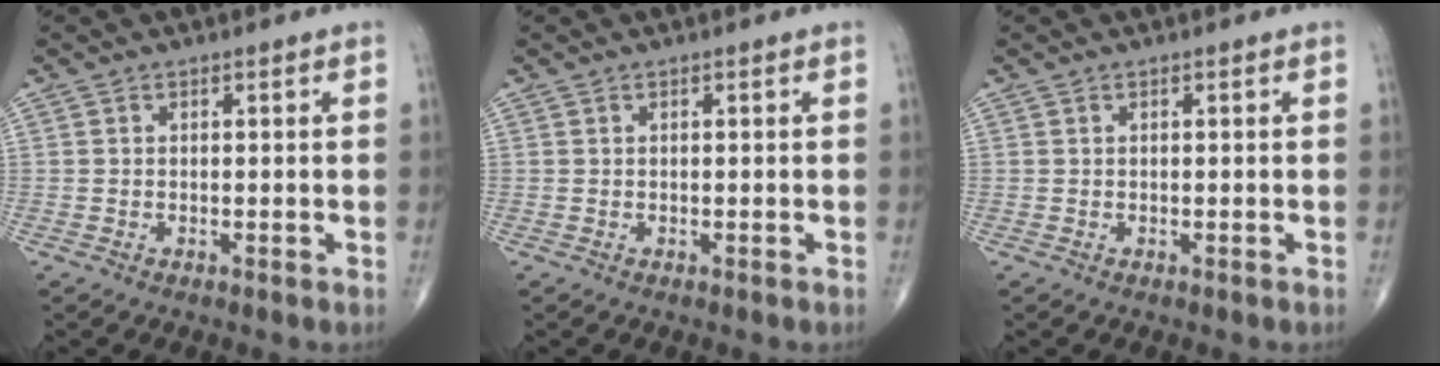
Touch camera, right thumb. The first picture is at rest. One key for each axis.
{"total": 0.0}
{"total": 0.0}